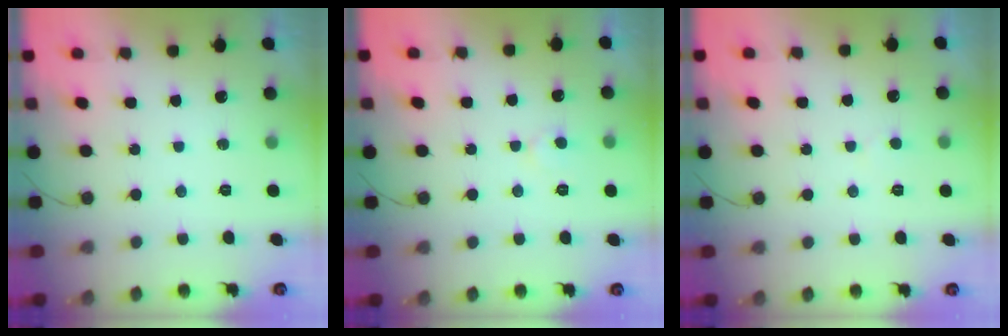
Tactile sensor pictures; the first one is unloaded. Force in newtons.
{"total": 4.5, "press": 4.4, "slide": 0.3}
{"total": 3.0, "press": 3.0, "slide": 0.4}